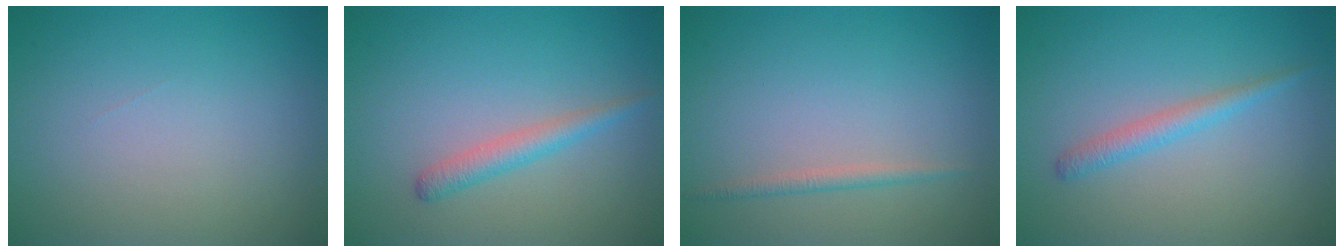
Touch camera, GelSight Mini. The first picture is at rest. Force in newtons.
{"total": 2.0, "press": 2.0, "slide": 0.1}
{"total": 1.1, "press": 1.1, "slide": 0.1}
{"total": 1.8, "press": 1.8, "slide": 0.0}